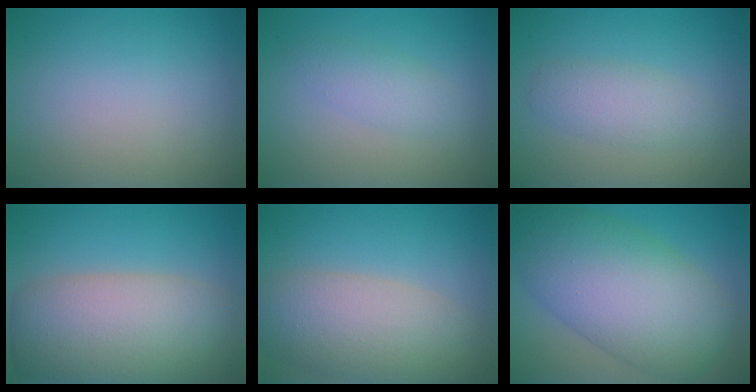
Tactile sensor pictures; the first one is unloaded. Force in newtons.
{"total": 2.0, "press": 2.0, "slide": 0.1}
{"total": 2.7, "press": 2.7, "slide": 0.2}
{"total": 9.7, "press": 9.7, "slide": 0.6}
{"total": 6.9, "press": 6.9, "slide": 0.3}
{"total": 11.3, "press": 11.3, "slide": 0.4}